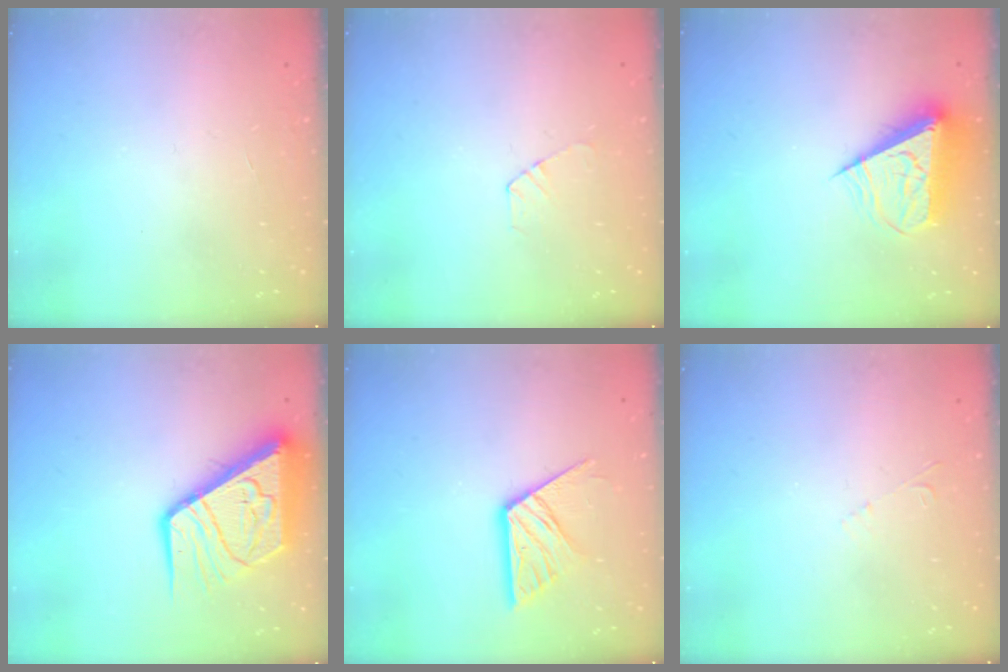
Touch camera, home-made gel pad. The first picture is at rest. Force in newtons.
{"total": 4.9, "press": 4.8, "slide": 0.6}
{"total": 10.3, "press": 10.3, "slide": 0.8}
{"total": 15.1, "press": 15.0, "slide": 1.7}
{"total": 12.0, "press": 12.0, "slide": 1.1}
{"total": 3.3, "press": 3.3, "slide": 0.5}